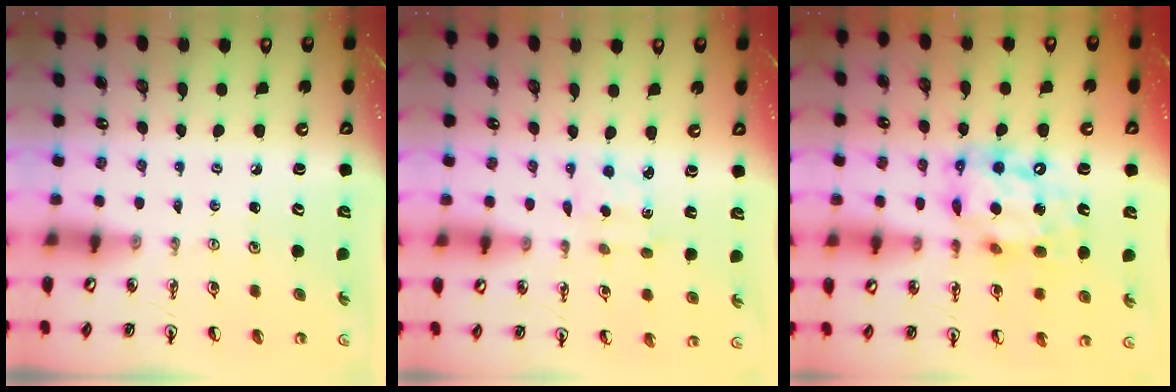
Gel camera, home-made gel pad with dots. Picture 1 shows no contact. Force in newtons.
{"total": 1.7, "press": 1.5, "slide": 0.7}
{"total": 14.0, "press": 14.0, "slide": 1.4}